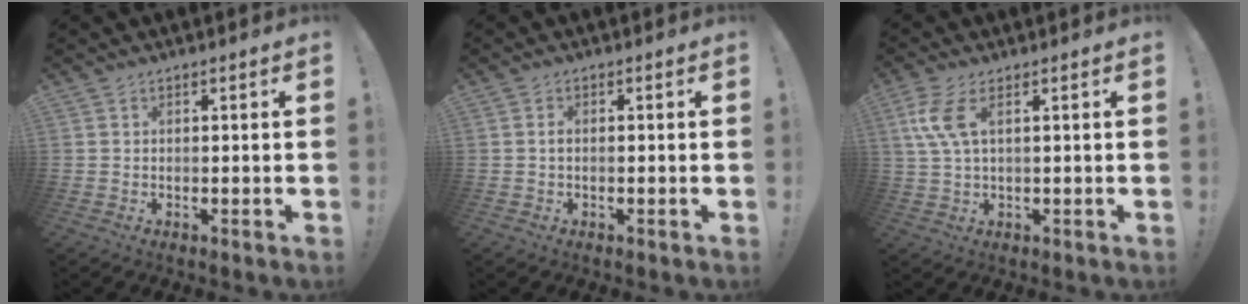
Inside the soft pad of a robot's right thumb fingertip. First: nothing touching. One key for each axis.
{"total": 1.0, "fx": -0.3, "fy": 0.5, "fz": 0.8, "tx": -0.016, "ty": 0.002, "tz": -0.005}
{"total": 7.5, "fx": 2.4, "fy": 2.8, "fz": 6.5, "tx": -0.134, "ty": -0.004, "tz": 0.046}